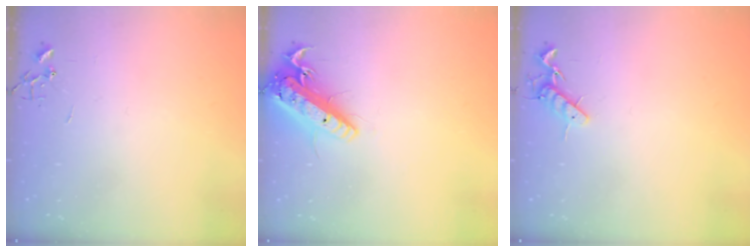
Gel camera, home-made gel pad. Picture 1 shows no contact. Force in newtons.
{"total": 17.6, "press": 17.2, "slide": 3.6}
{"total": 8.0, "press": 7.9, "slide": 1.4}